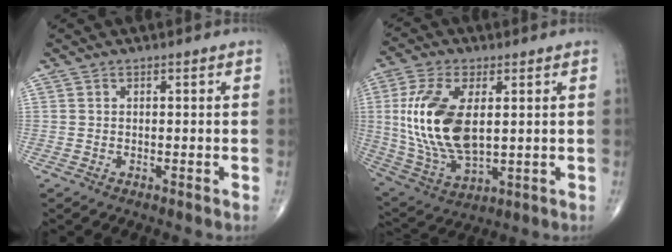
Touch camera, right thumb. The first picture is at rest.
{"total": 17.4, "force": [2.3, 8.9, 14.7], "torque": [-0.304, -0.017, 0.054]}